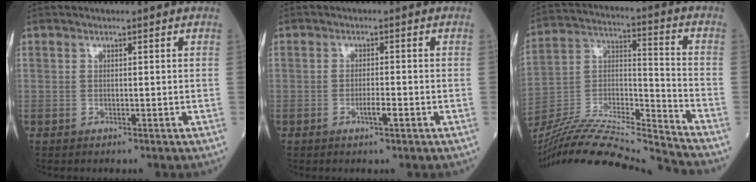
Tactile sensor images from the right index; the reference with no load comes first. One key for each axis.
{"total": 2.0, "fx": -0.8, "fy": 0.1, "fz": 1.8, "tx": -0.031, "ty": -0.001, "tz": -0.013}
{"total": 23.2, "fx": -21.8, "fy": -0.5, "fz": 7.8, "tx": -0.174, "ty": -0.009, "tz": -0.376}